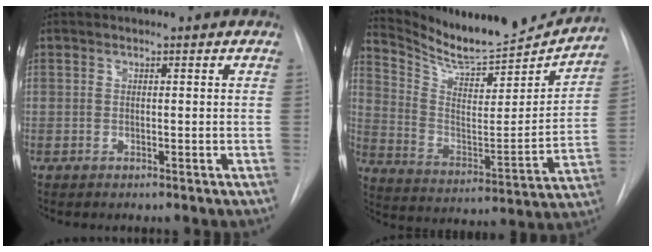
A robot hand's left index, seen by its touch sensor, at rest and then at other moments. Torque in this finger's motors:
{"motor_torque": [-0.53, -0.74, 0.05, 0.03]}